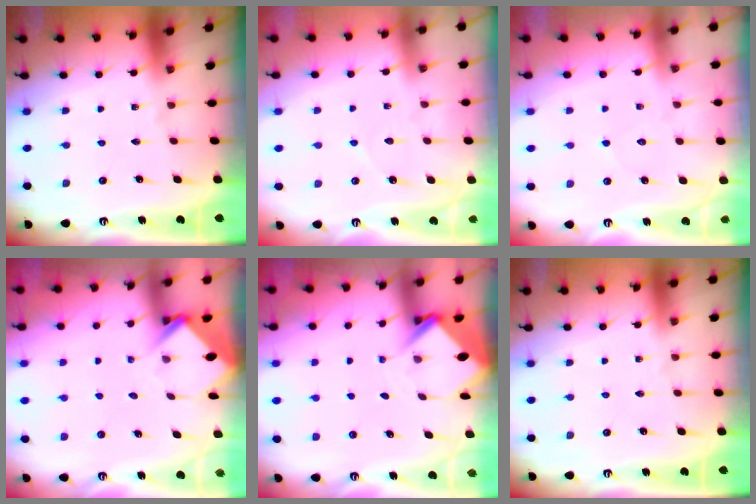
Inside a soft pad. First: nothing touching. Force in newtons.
{"total": 2.7, "press": 2.7, "slide": 0.4}
{"total": 3.3, "press": 3.3, "slide": 0.3}
{"total": 3.9, "press": 3.9, "slide": 0.3}
{"total": 3.8, "press": 3.8, "slide": 0.2}
{"total": 0.0}